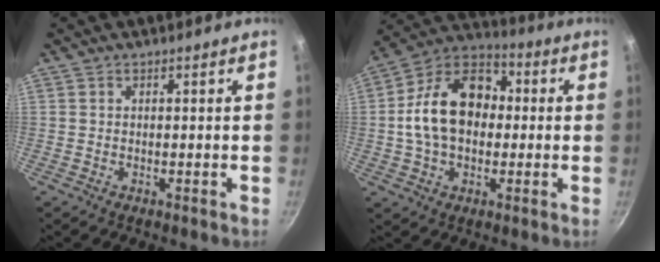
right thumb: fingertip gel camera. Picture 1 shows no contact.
{"total": 17.2, "force": [0.3, 12.1, 12.2], "torque": [-0.177, 0.038, -0.014]}